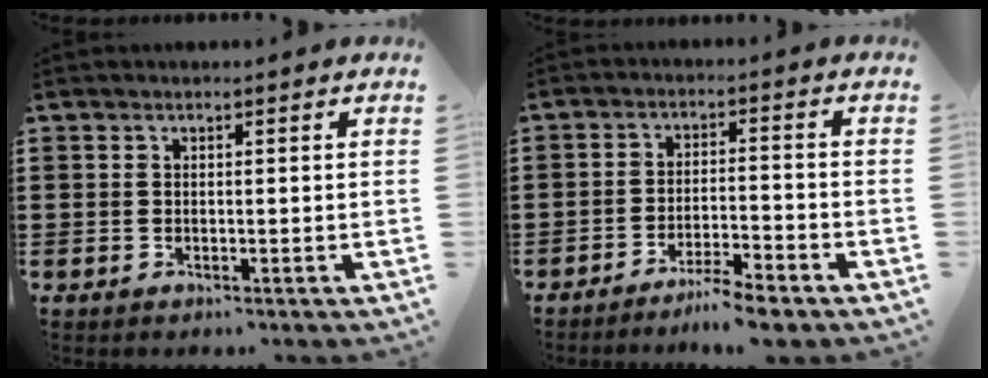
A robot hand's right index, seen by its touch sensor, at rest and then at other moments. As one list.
[{"total": 4.8, "force": [-4.4, -0.2, 1.8], "torque": [-0.040, -0.006, -0.088]}]